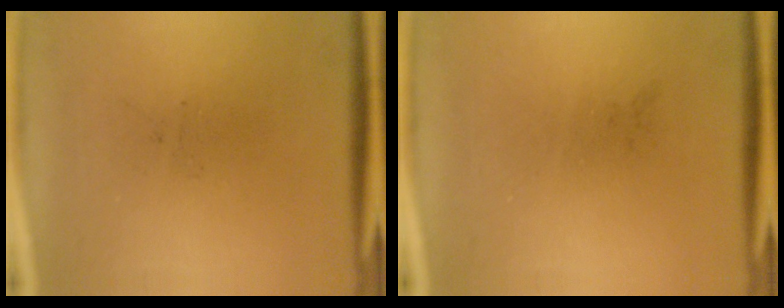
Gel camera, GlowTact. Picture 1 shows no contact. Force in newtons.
{"total": 0.0}